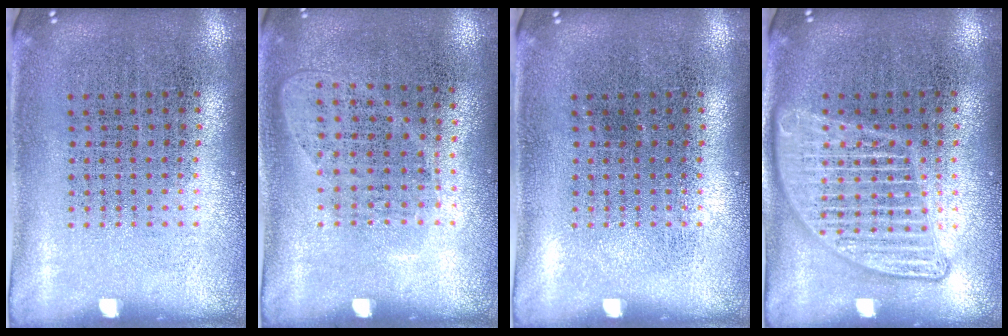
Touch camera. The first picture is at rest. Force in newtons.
{"total": 1.0, "press": 0.9, "slide": 0.5}
{"total": 0.0}
{"total": 3.1, "press": 3.1, "slide": 0.3}